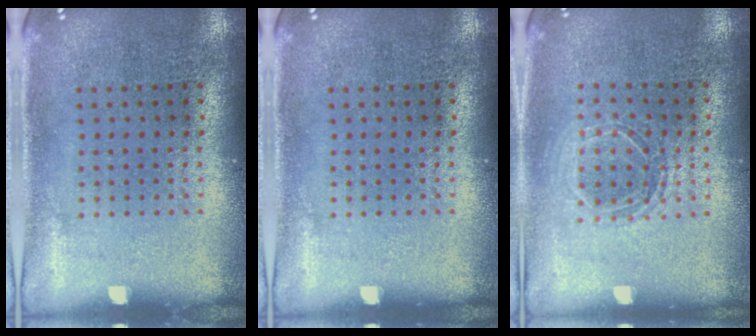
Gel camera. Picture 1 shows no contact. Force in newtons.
{"total": 0.0}
{"total": 1.3, "press": 1.3, "slide": 0.5}